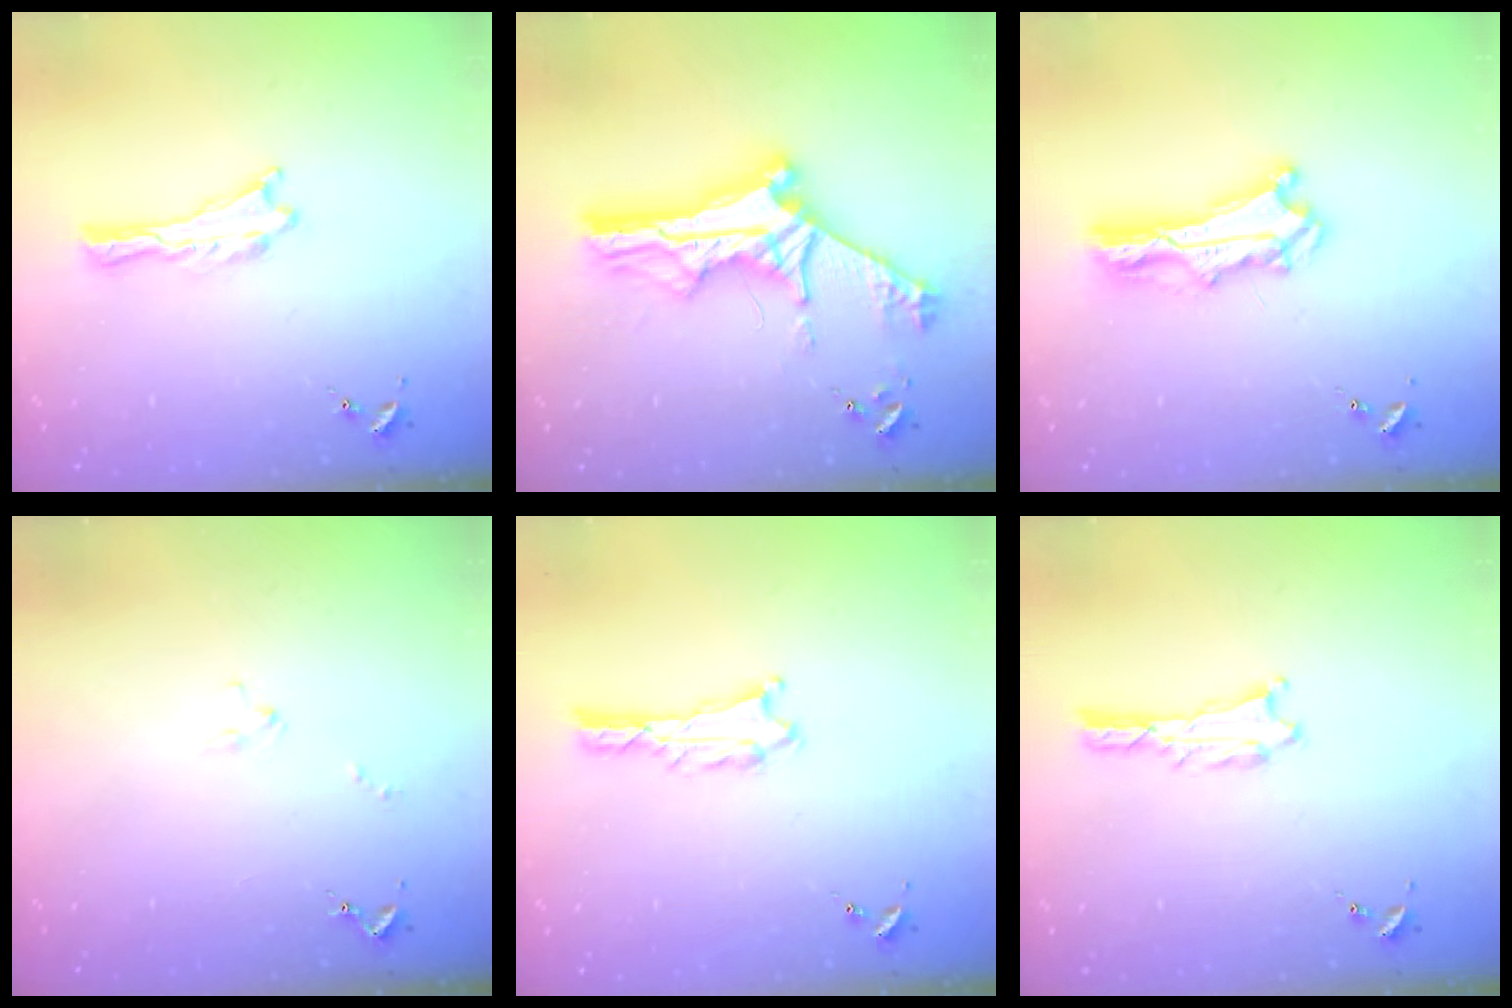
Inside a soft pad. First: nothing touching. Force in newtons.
{"total": 10.9, "press": 10.9, "slide": 1.1}
{"total": 6.7, "press": 6.7, "slide": 0.5}
{"total": 1.3, "press": 1.2, "slide": 0.1}
{"total": 2.0, "press": 2.0, "slide": 0.3}
{"total": 1.0, "press": 1.0, "slide": 0.1}